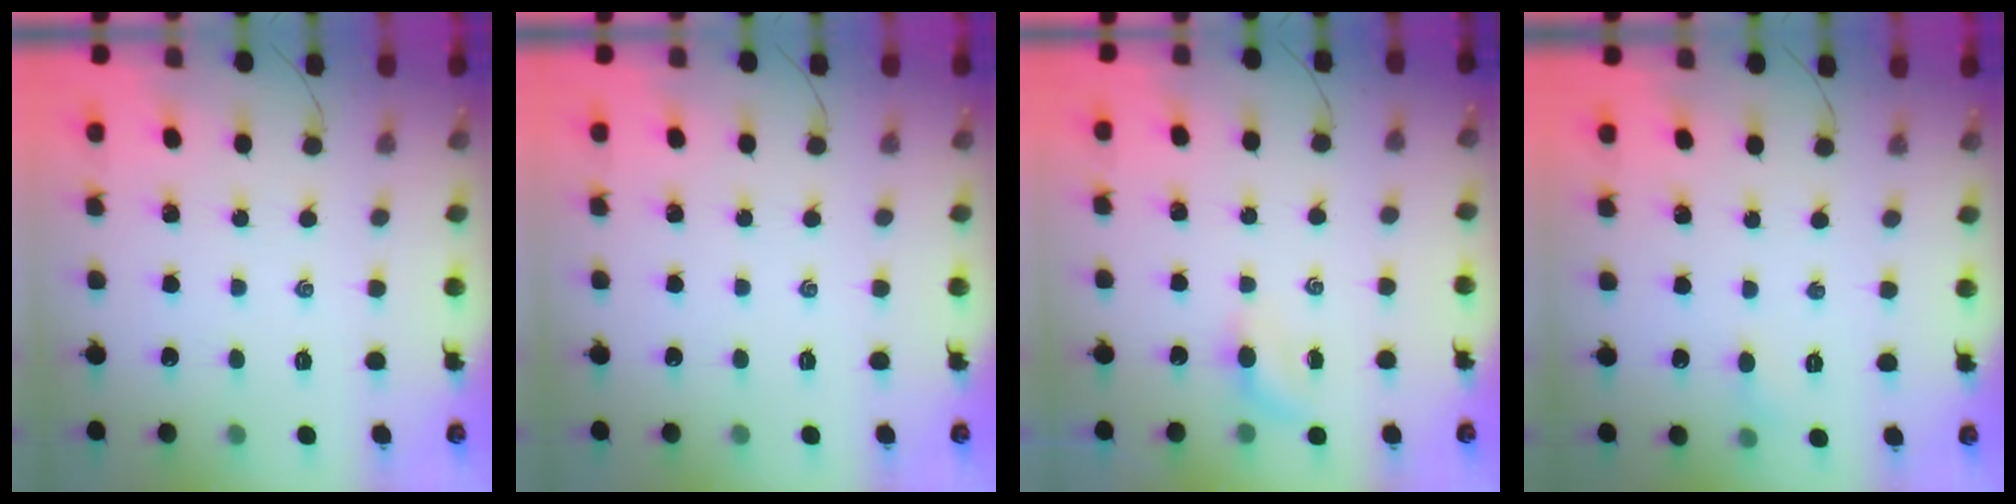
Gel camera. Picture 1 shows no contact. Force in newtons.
{"total": 0.0}
{"total": 3.1, "press": 2.9, "slide": 1.1}
{"total": 3.4, "press": 3.2, "slide": 1.2}